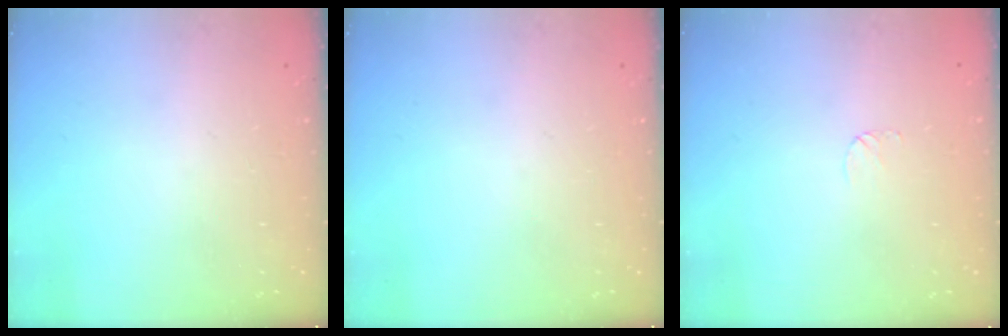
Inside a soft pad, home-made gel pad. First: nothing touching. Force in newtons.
{"total": 0.0}
{"total": 4.1, "press": 4.1, "slide": 0.3}